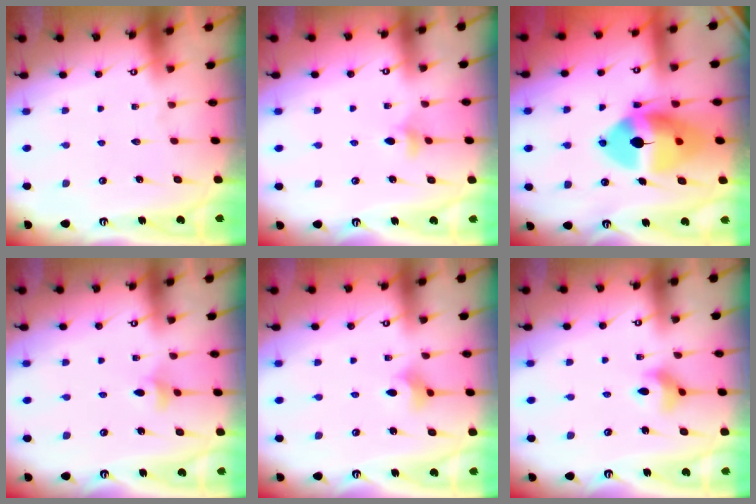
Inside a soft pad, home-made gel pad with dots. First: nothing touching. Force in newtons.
{"total": 4.2, "press": 4.1, "slide": 0.9}
{"total": 18.2, "press": 18.0, "slide": 2.7}
{"total": 3.4, "press": 3.3, "slide": 0.7}
{"total": 4.4, "press": 4.3, "slide": 0.6}
{"total": 7.1, "press": 6.9, "slide": 1.7}